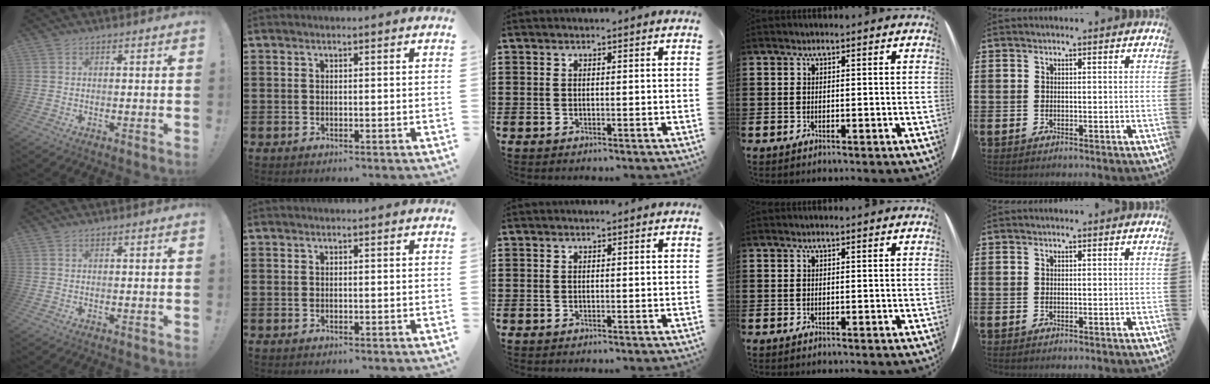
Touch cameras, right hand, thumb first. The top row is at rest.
{}